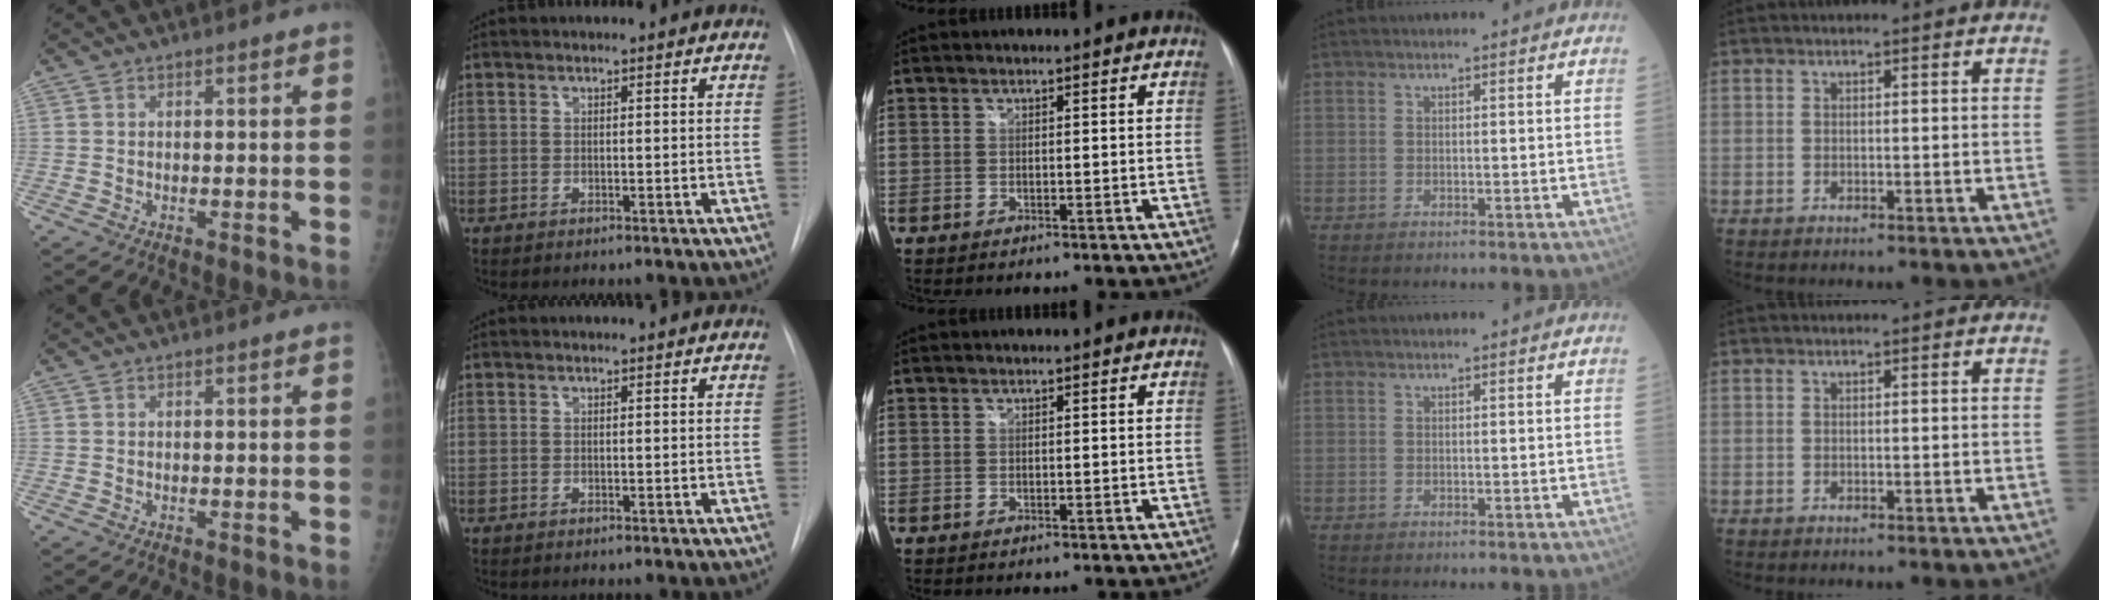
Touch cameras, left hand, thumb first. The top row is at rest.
{}